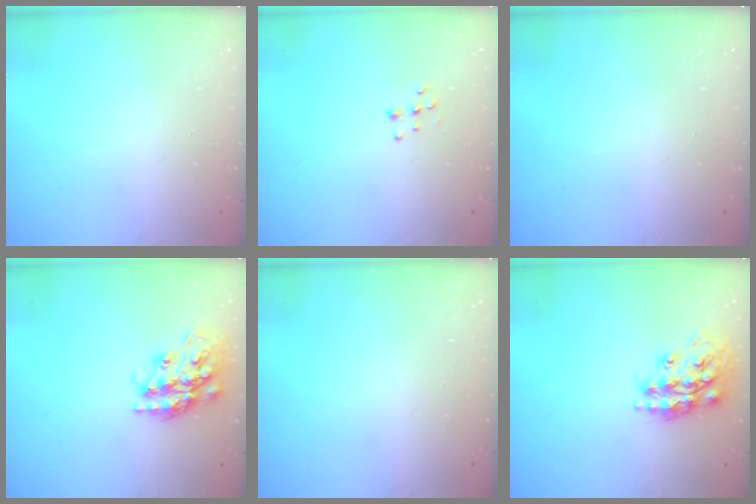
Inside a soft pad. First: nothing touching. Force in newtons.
{"total": 7.0, "press": 6.9, "slide": 0.6}
{"total": 0.0}
{"total": 19.3, "press": 19.3, "slide": 1.4}
{"total": 0.0}
{"total": 17.3, "press": 17.2, "slide": 1.7}